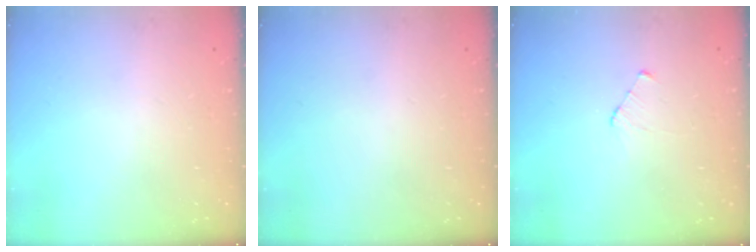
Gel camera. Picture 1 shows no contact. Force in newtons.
{"total": 0.0}
{"total": 3.9, "press": 3.8, "slide": 0.4}